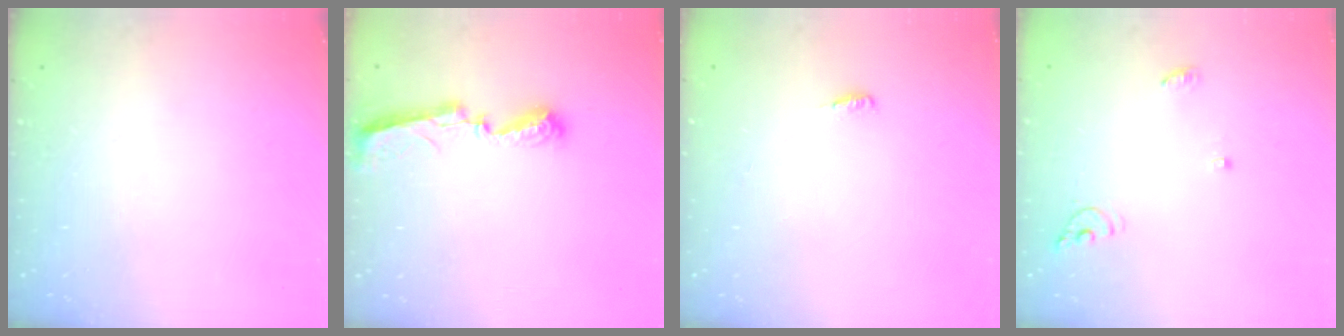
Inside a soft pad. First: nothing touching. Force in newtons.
{"total": 8.9, "press": 8.9, "slide": 0.2}
{"total": 3.7, "press": 3.3, "slide": 1.7}
{"total": 5.7, "press": 5.7, "slide": 0.5}